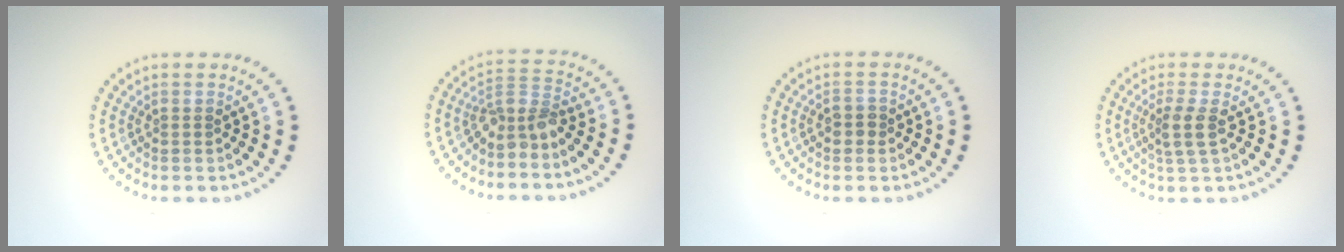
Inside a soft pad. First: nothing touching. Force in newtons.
{"total": 2.7, "press": 2.0, "slide": 1.8}
{"total": 1.4, "press": 1.4, "slide": 0.3}
{"total": 2.2, "press": 1.7, "slide": 1.3}